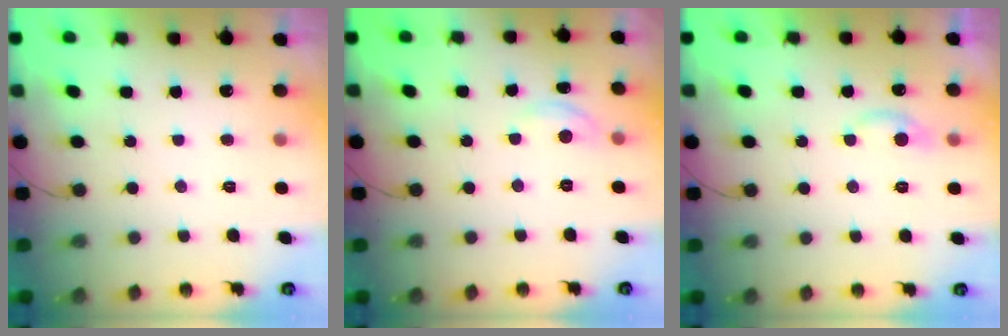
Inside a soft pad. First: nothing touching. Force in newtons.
{"total": 4.1, "press": 4.1, "slide": 0.4}
{"total": 5.9, "press": 5.9, "slide": 0.6}